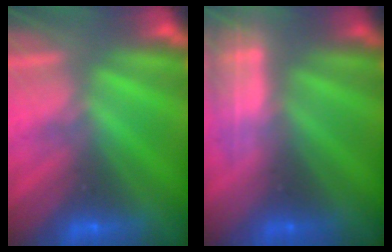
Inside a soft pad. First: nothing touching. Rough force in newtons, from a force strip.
{"total": 2.4}